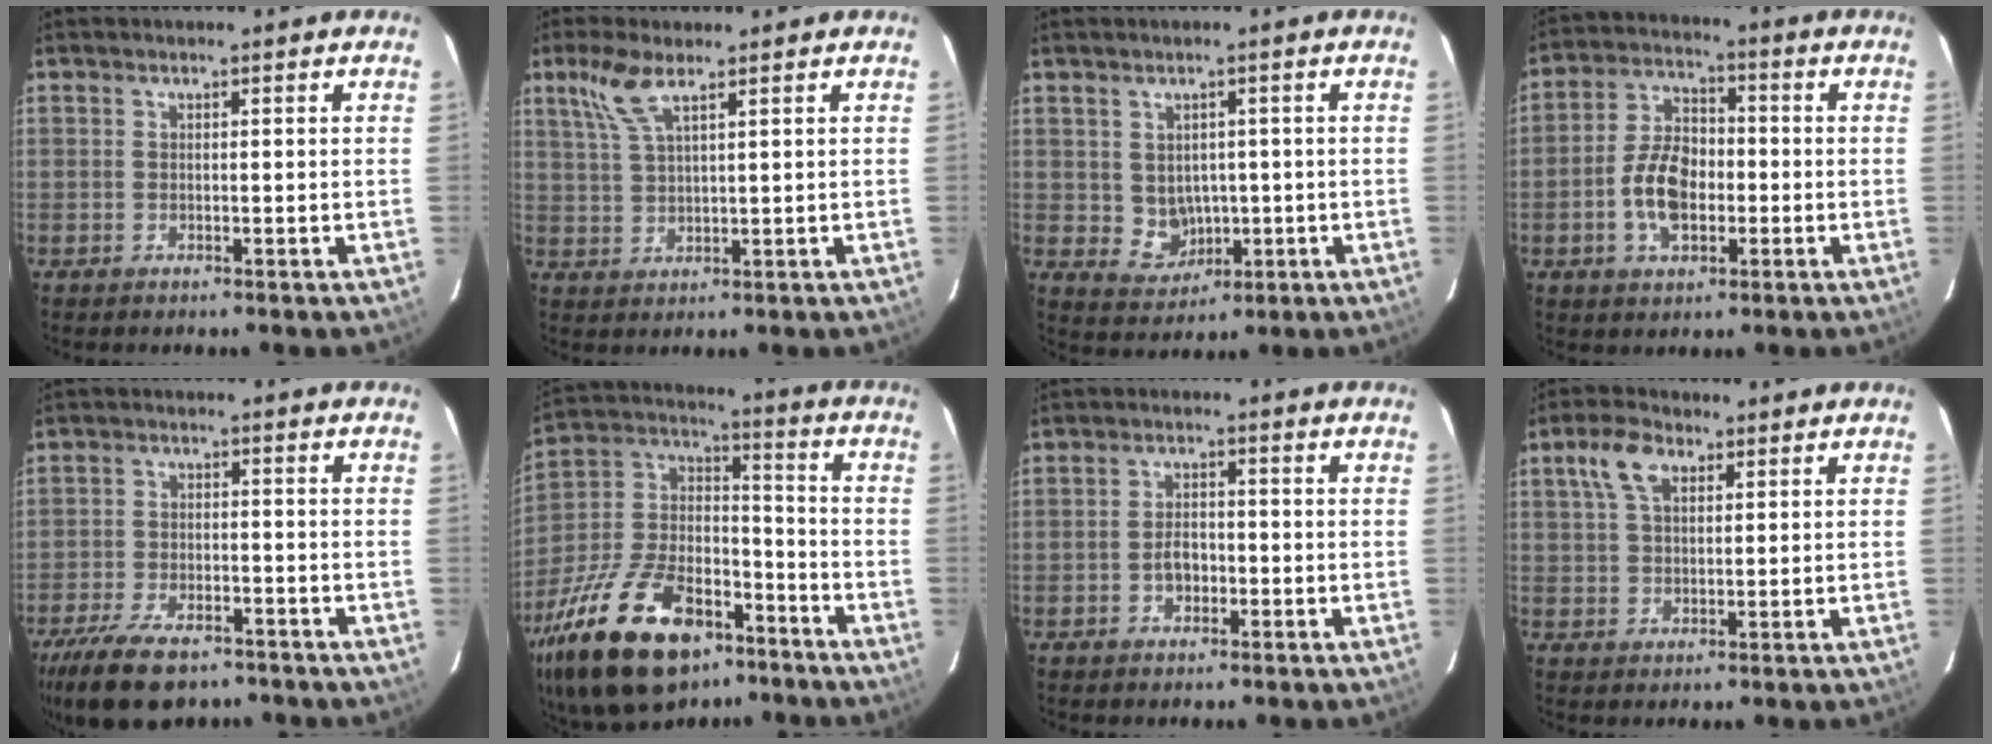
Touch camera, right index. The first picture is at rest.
{"total": 5.9, "force": [3.6, 1.5, 4.4], "torque": [-0.099, 0.009, 0.077]}
{"total": 5.2, "force": [-0.1, 4.8, 2.0], "torque": [-0.044, 0.006, 0.018]}
{"total": 9.9, "force": [-2.5, 6.0, 7.5], "torque": [-0.149, 0.016, -0.040]}
{"total": 14.4, "force": [-10.4, 6.2, 7.9], "torque": [-0.183, -0.026, -0.176]}
{"total": 30.2, "force": [-18.4, 15.3, 18.4], "torque": [-0.383, -0.002, -0.298]}
{"total": 3.6, "force": [-1.4, 2.3, 2.4], "torque": [-0.044, 0.006, -0.021]}
{"total": 6.2, "force": [2.8, 3.5, 4.3], "torque": [-0.087, 0.020, 0.053]}